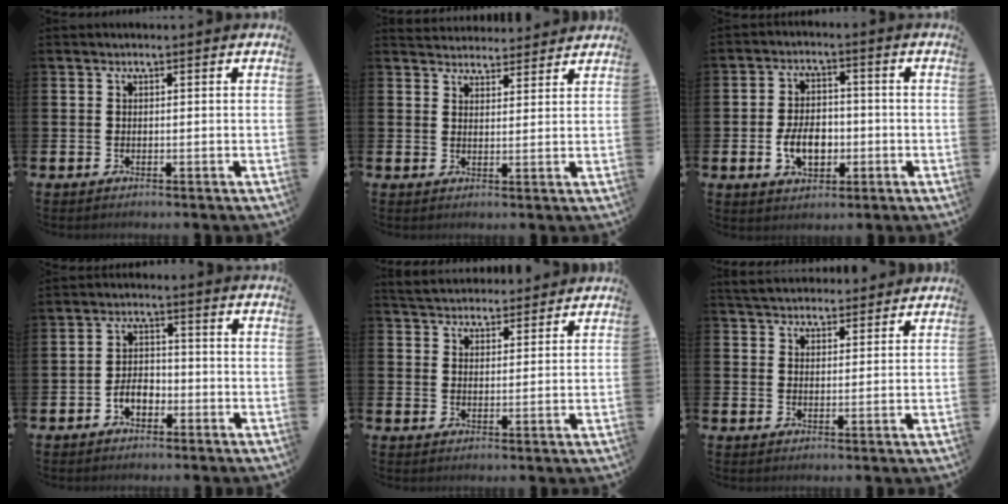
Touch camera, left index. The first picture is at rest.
{"total": 3.9, "force": [3.7, 0.9, -0.2], "torque": [-0.001, -0.020, 0.068]}
{"total": 5.5, "force": [-1.3, 3.7, 3.8], "torque": [-0.049, 0.000, -0.028]}
{"total": 3.2, "force": [-1.8, 1.9, 1.9], "torque": [-0.038, 0.008, -0.035]}
{"total": 4.4, "force": [4.3, 0.9, -0.2], "torque": [-0.015, -0.020, 0.080]}
{"total": 4.4, "force": [4.3, 1.0, 0.2], "torque": [-0.011, -0.021, 0.079]}